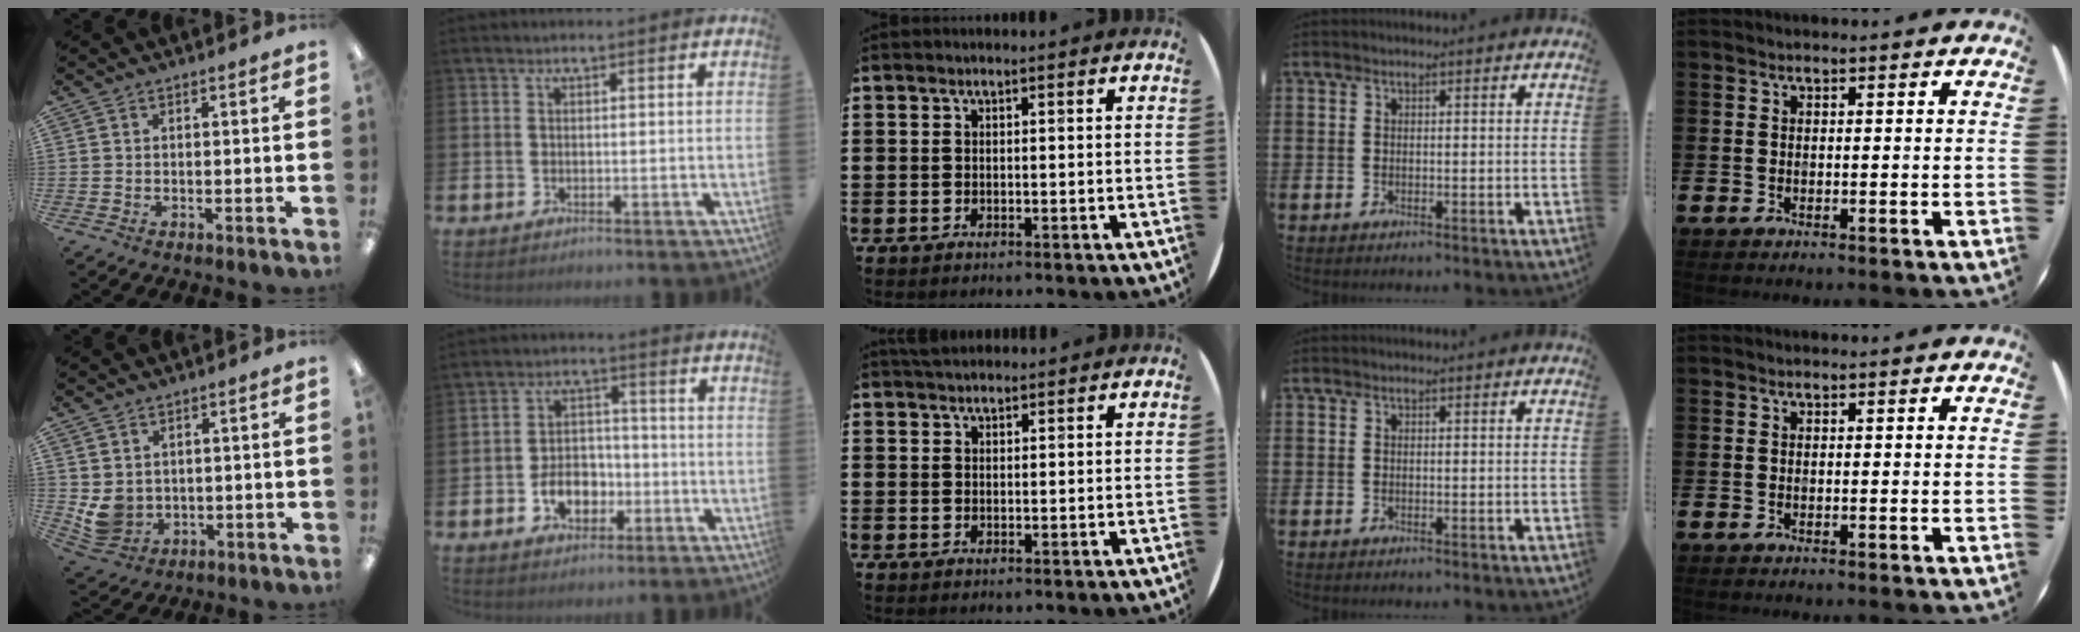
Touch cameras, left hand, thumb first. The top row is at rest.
{"thumb": {"total": 6.0, "force": [1.6, 5.3, 2.4], "torque": [-0.066, -0.006, 0.034]}, "index": {"total": 5.4, "force": [-2.2, 4.0, 2.9], "torque": [-0.037, 0.005, -0.046]}, "middle": {"total": 1.5, "force": [1.4, 0.4, 0.2], "torque": [0.002, 0.000, 0.024]}}